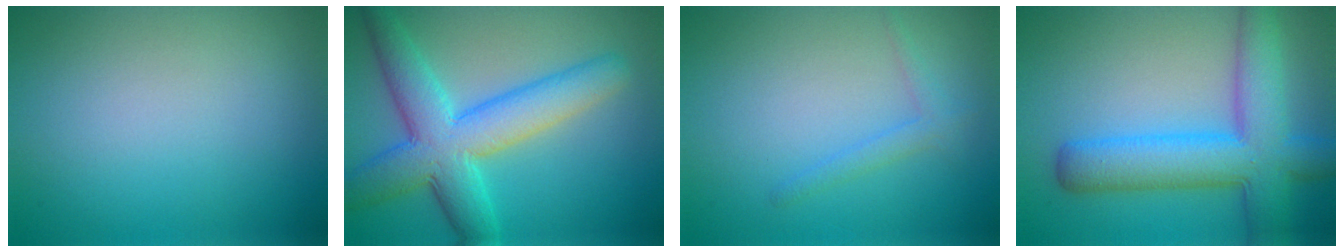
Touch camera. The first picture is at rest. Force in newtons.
{"total": 7.8, "press": 7.8, "slide": 0.2}
{"total": 1.4, "press": 1.4, "slide": 0.1}
{"total": 8.1, "press": 8.1, "slide": 0.3}